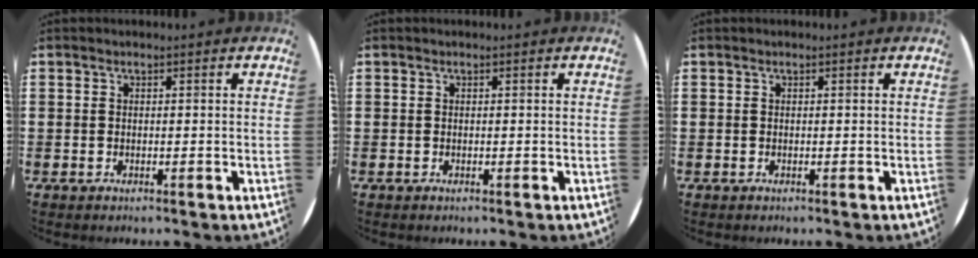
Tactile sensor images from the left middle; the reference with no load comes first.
{"total": 0.0}
{"total": 0.0}